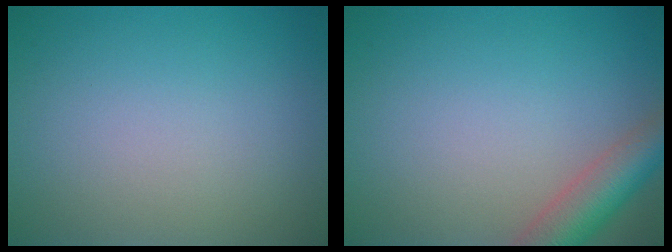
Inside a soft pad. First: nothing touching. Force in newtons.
{"total": 4.8, "press": 4.8, "slide": 0.3}